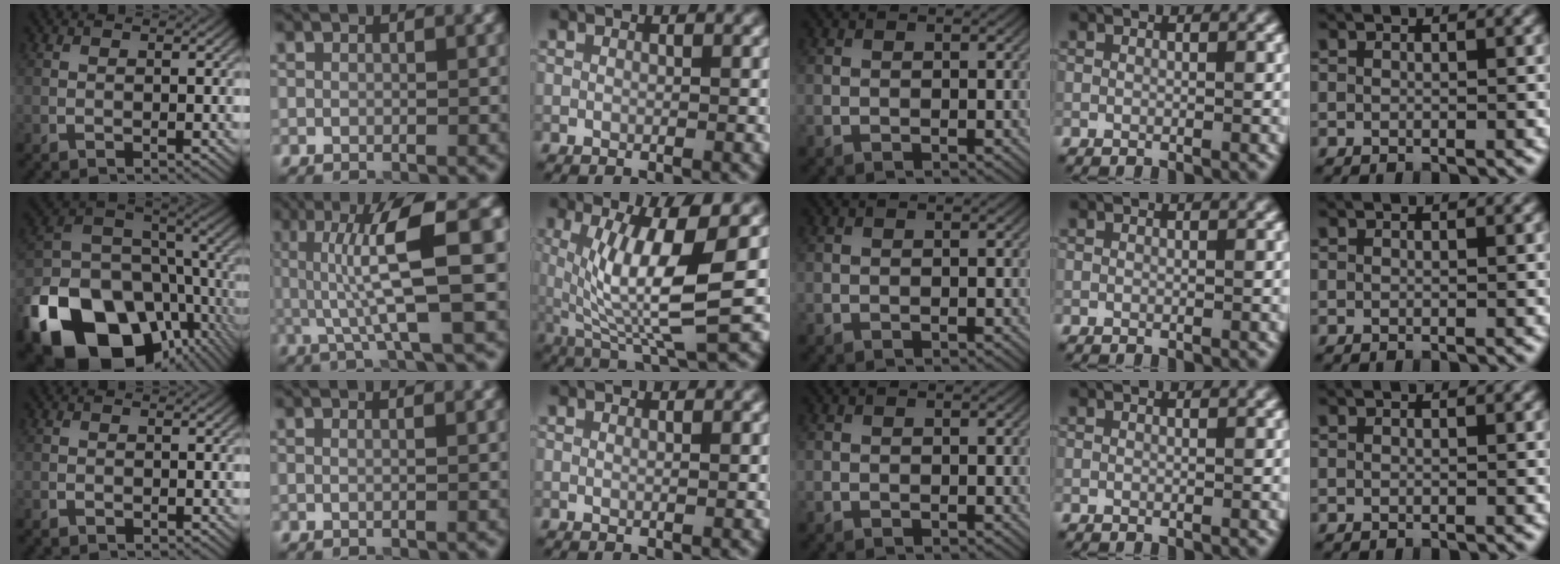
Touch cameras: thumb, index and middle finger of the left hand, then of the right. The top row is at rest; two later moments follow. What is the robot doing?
{"motion": "lift_and_place", "object": "calculator"}